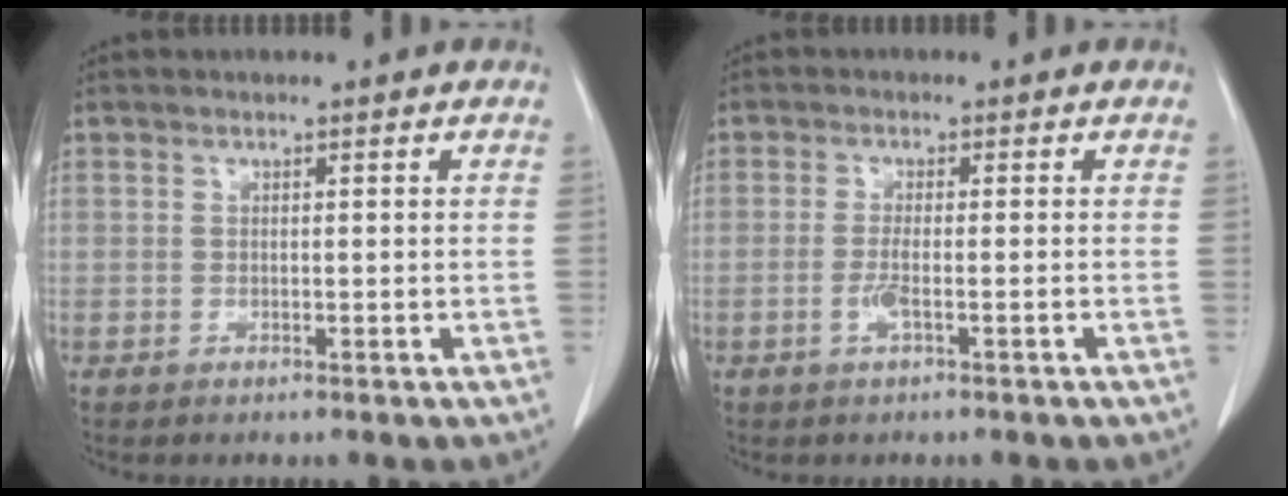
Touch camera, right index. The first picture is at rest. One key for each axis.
{"total": 2.2, "fx": -0.9, "fy": 0.1, "fz": 2.1, "tx": -0.044, "ty": -0.002, "tz": -0.018}